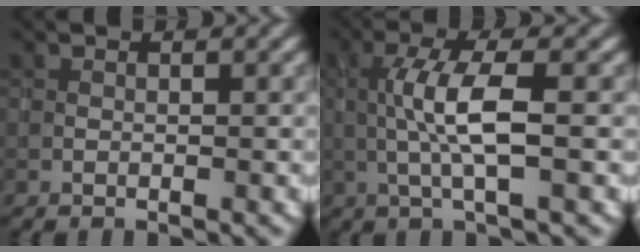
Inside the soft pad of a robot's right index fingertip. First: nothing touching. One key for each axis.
{"total": 4.6, "fx": 0.0, "fy": 0.7, "fz": 4.5, "tx": -0.094, "ty": 0.006, "tz": -0.003}